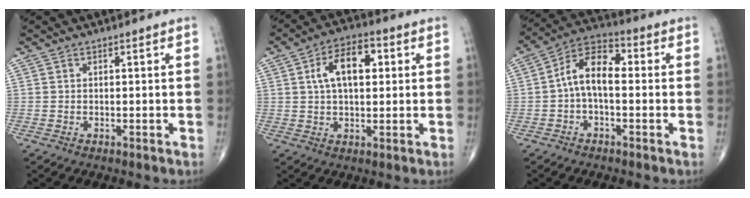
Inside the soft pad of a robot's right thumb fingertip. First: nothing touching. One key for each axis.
{"total": 10.4, "fx": 2.4, "fy": 5.5, "fz": 8.4, "tx": -0.132, "ty": 0.015, "tz": 0.036}
{"total": 9.4, "fx": -0.3, "fy": 5.1, "fz": 7.9, "tx": -0.129, "ty": 0.037, "tz": -0.017}